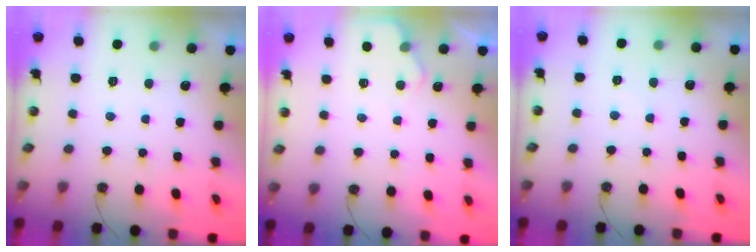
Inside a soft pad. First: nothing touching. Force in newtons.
{"total": 3.9, "press": 3.9, "slide": 0.5}
{"total": 4.0, "press": 3.9, "slide": 0.6}